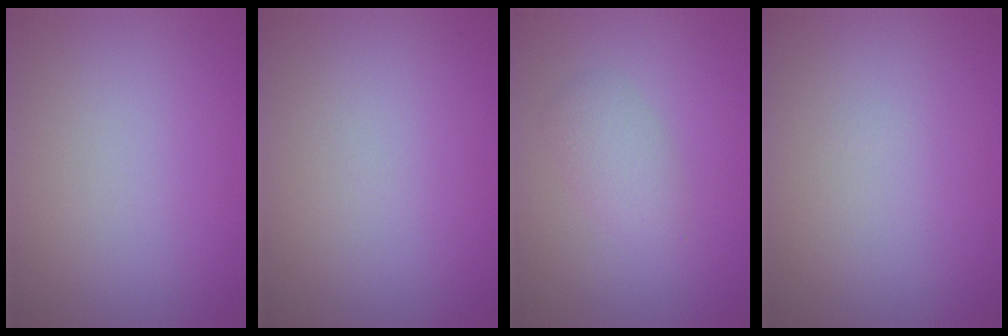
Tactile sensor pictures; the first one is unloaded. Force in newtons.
{"total": 0.0}
{"total": 2.0, "press": 2.0, "slide": 0.0}
{"total": 0.0}